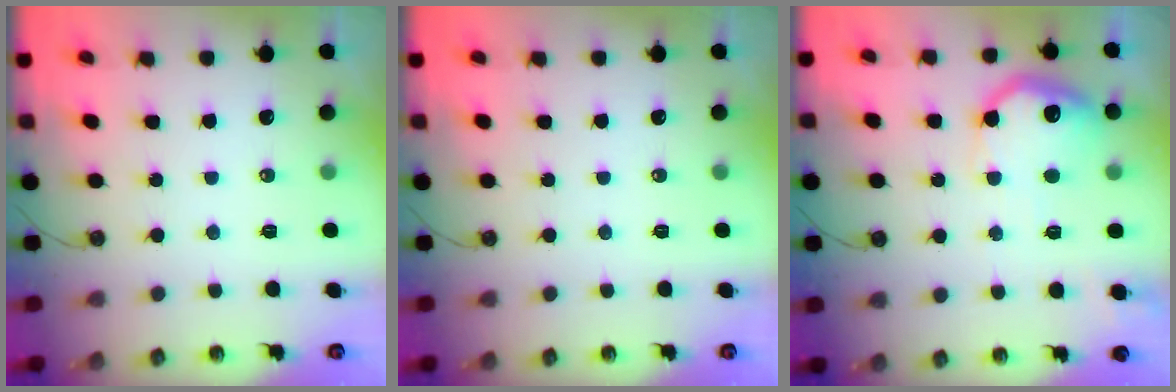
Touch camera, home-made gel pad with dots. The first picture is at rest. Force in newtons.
{"total": 0.0}
{"total": 14.6, "press": 14.5, "slide": 0.8}